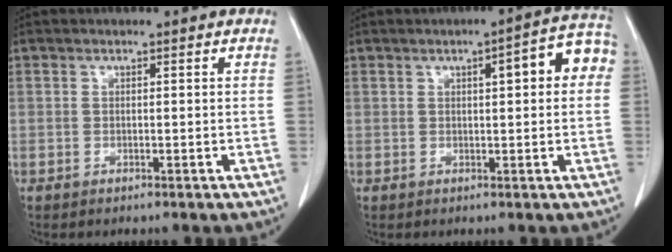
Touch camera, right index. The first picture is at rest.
{"total": 7.2, "force": [1.5, 1.6, 6.8], "torque": [-0.083, 0.027, 0.013]}